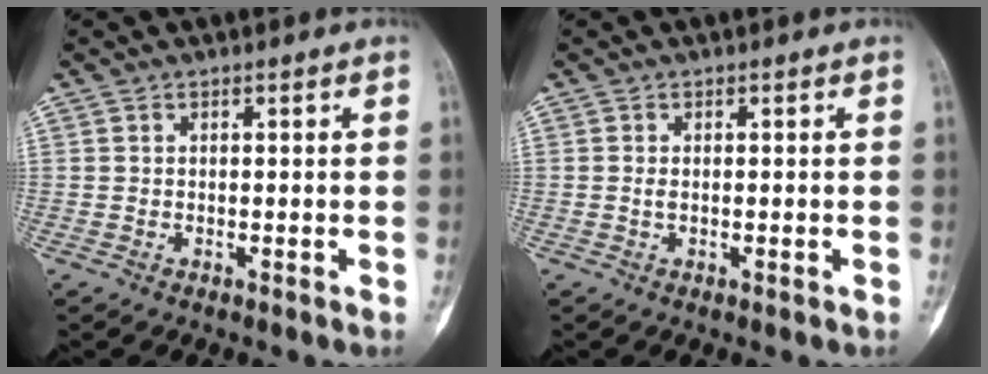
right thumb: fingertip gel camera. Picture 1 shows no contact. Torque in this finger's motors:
{"motor_torque": [0.55, 0.16, 0.08, 0.02, 0.07]}